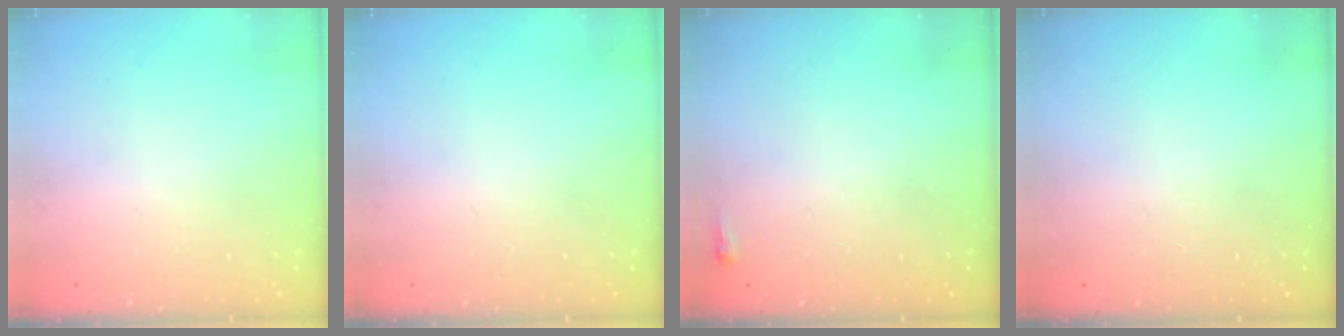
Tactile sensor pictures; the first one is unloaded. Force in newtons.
{"total": 0.0}
{"total": 2.0, "press": 2.0, "slide": 0.5}
{"total": 0.0}